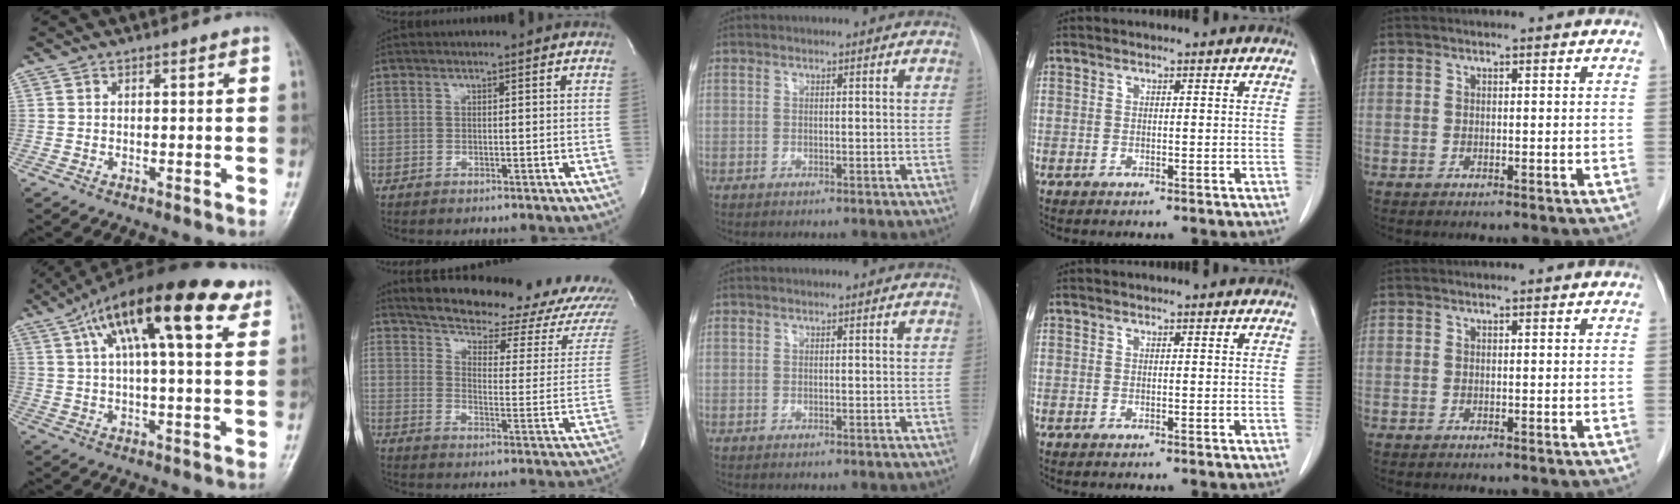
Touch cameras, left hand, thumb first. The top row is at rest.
{"thumb": {"total": 21.3, "force": [10.7, 6.4, 17.2], "torque": [-0.267, 0.009, 0.165]}, "index": {"total": 23.9, "force": [21.3, 4.1, 9.9], "torque": [-0.149, -0.060, 0.268]}}